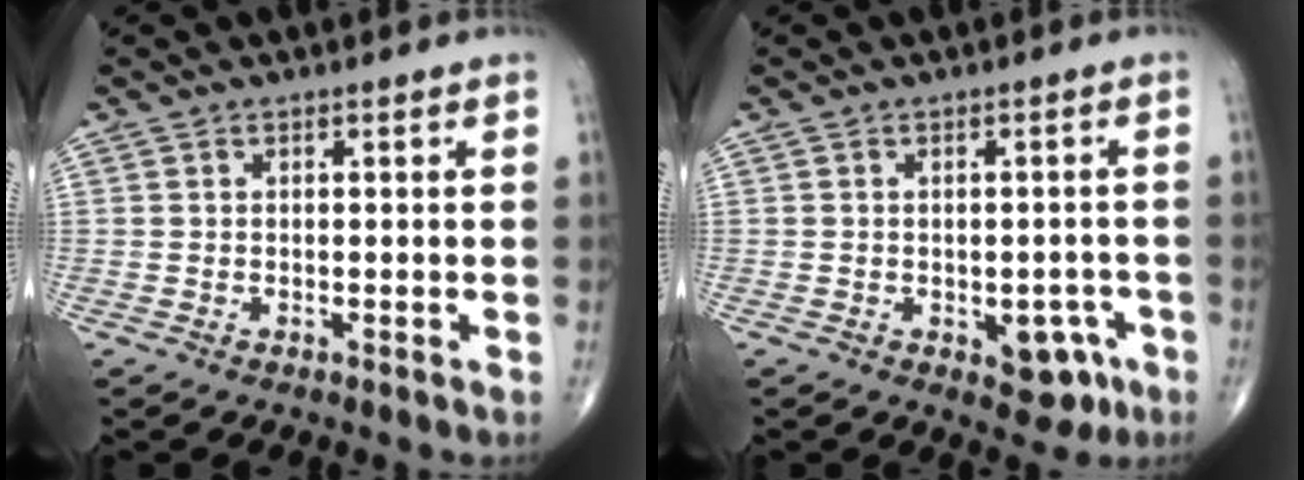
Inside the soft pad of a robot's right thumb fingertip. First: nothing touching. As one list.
[{"total": 6.1, "force": [-2.5, 3.7, 4.2], "torque": [-0.022, 0.013, -0.024]}]